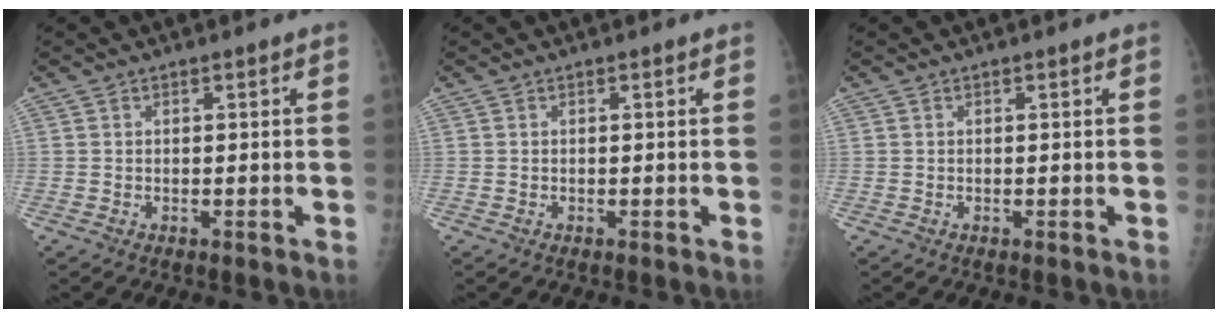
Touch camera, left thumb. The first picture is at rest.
{"total": 0.0}
{"total": 0.0}